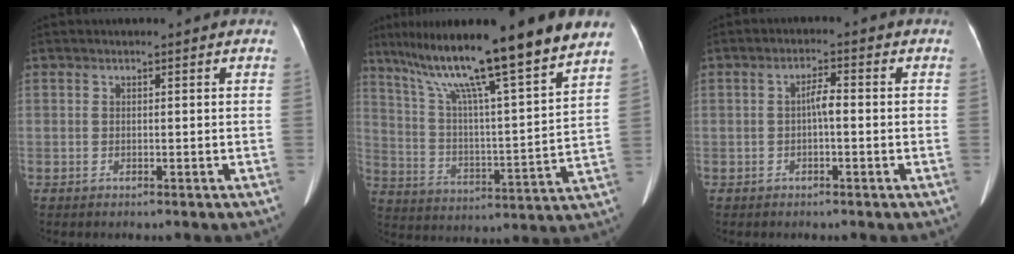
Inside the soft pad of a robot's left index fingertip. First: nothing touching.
{"total": 21.9, "force": [16.5, 0.2, 14.4], "torque": [-0.240, 0.021, 0.264]}
{"total": 2.5, "force": [-0.3, 0.7, 2.4], "torque": [-0.041, 0.009, -0.006]}